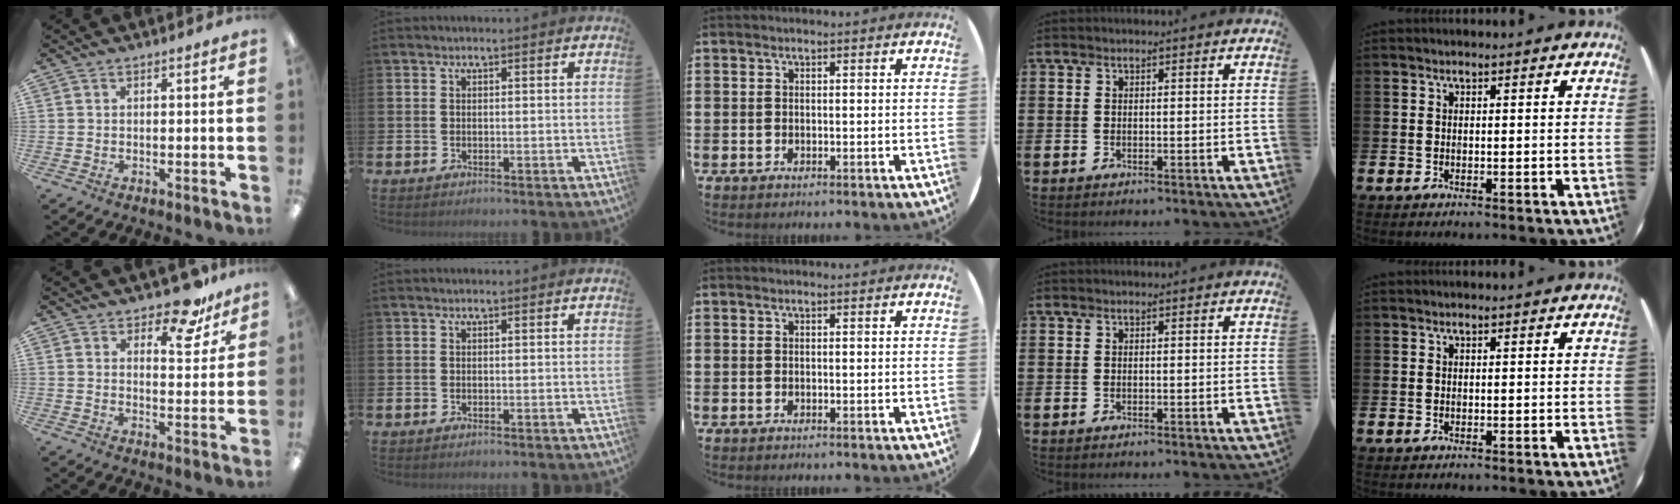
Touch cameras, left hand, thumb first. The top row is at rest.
{"thumb": {"total": 10.0, "force": [7.7, 4.0, 4.8], "torque": [-0.054, -0.048, 0.133]}}